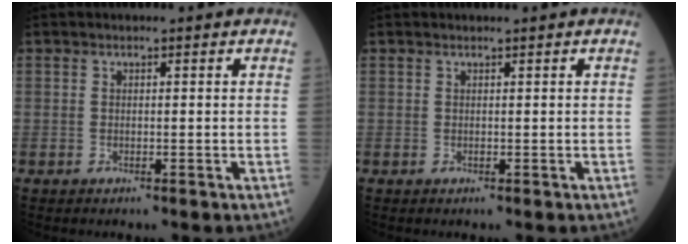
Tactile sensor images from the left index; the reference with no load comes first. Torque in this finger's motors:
{"motor_torque": [0.02, 0.01, -0.02, -0.01]}